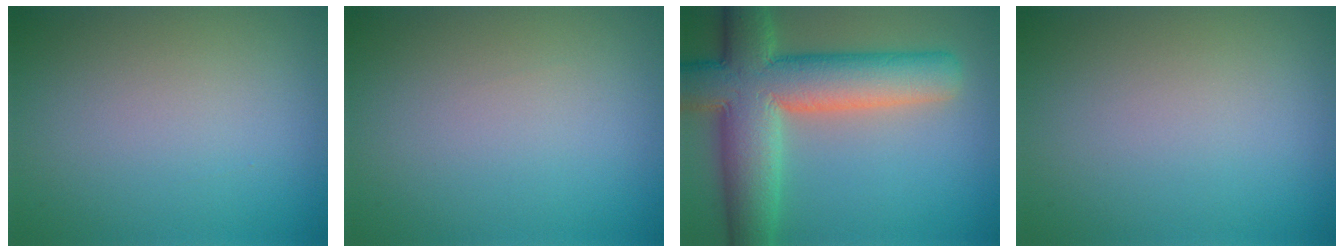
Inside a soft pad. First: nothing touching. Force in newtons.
{"total": 0.0}
{"total": 11.3, "press": 11.3, "slide": 0.9}
{"total": 0.0}